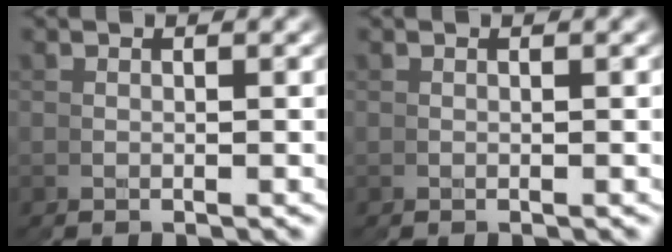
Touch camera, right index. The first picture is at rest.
{"total": 0.0}